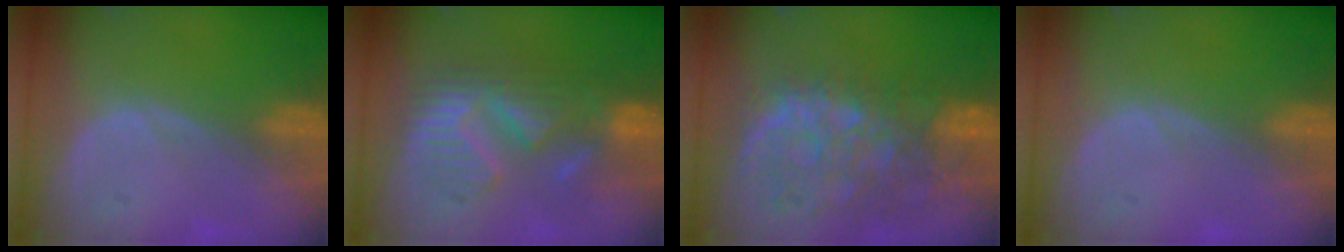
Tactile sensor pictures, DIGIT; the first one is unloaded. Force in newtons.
{"total": 8.9, "press": 8.9, "slide": 0.0}
{"total": 11.4, "press": 9.9, "slide": 5.7}
{"total": 0.0}